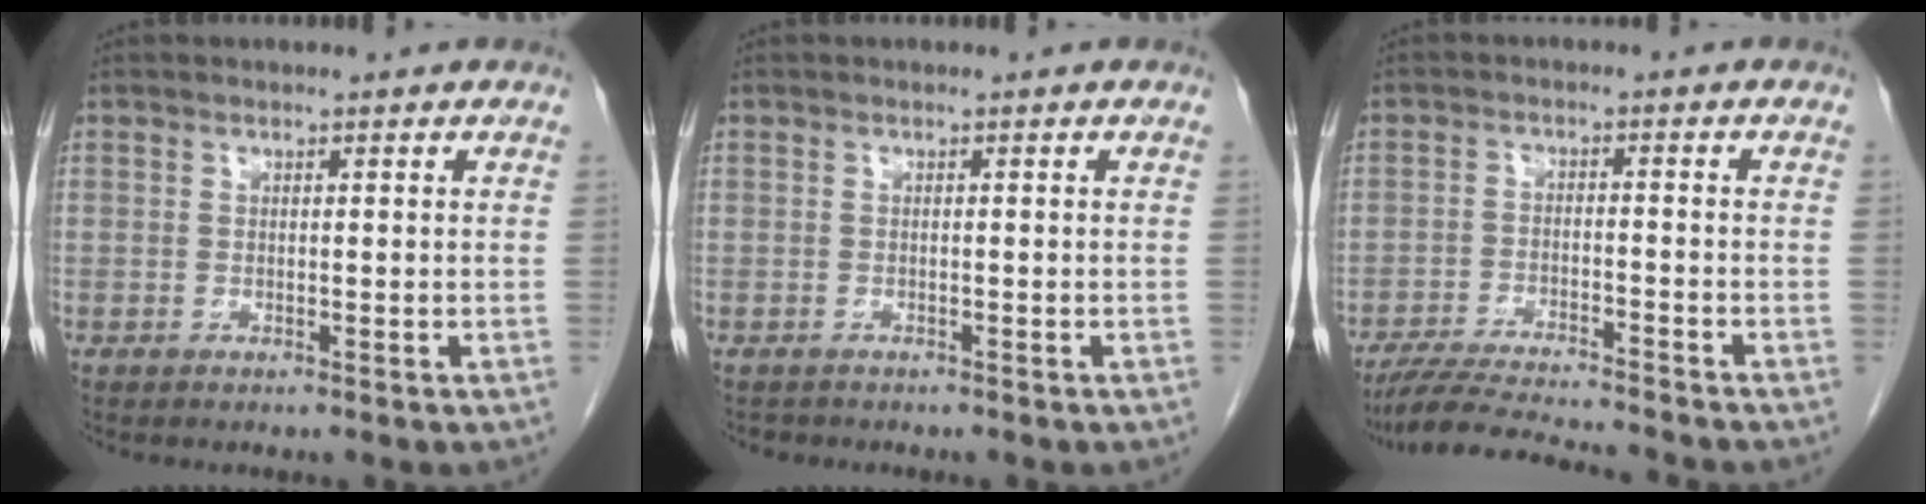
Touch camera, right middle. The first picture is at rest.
{"total": 0.9, "force": [-0.8, 0.3, -0.1], "torque": [-0.011, -0.002, -0.014]}
{"total": 11.0, "force": [-10.2, -0.1, 4.0], "torque": [-0.064, -0.011, -0.169]}